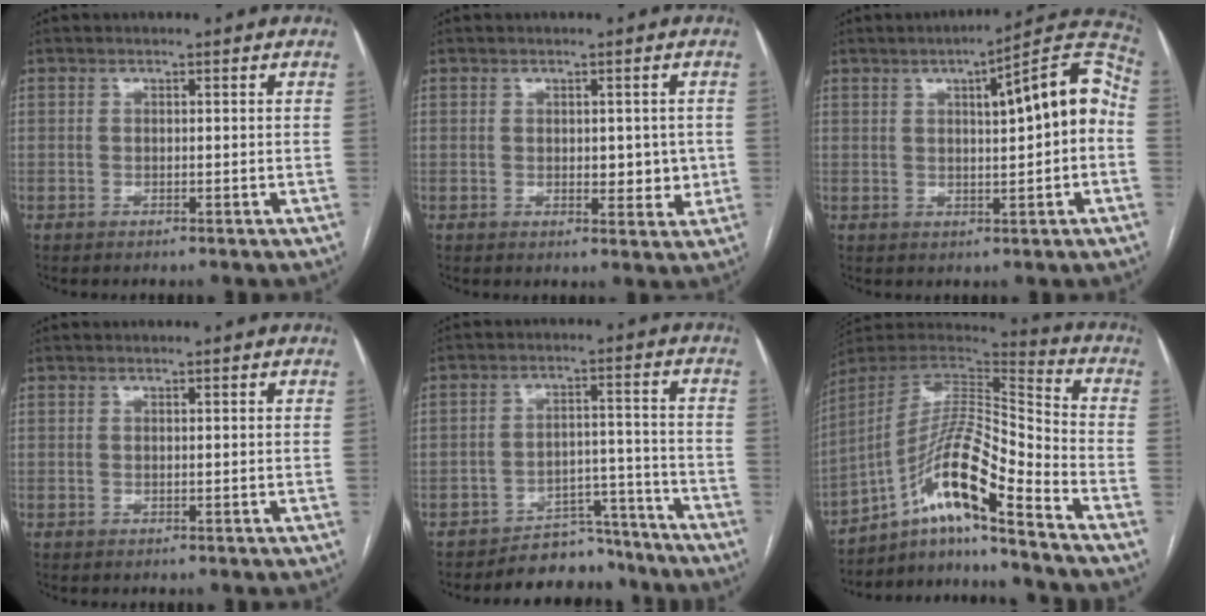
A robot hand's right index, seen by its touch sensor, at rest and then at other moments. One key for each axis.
{"total": 4.3, "fx": 0.0, "fy": 2.5, "fz": 3.4, "tx": -0.035, "ty": 0.001, "tz": 0.006}
{"total": 11.9, "fx": 1.5, "fy": 2.2, "fz": 11.6, "tx": -0.152, "ty": 0.038, "tz": 0.017}
{"total": 0.6, "fx": 0.4, "fy": 0.1, "fz": 0.3, "tx": -0.007, "ty": 0.003, "tz": 0.005}
{"total": 8.4, "fx": -7.6, "fy": 3.5, "fz": -0.5, "tx": 0.035, "ty": 0.051, "tz": -0.112}
{"total": 15.9, "fx": -9.9, "fy": 0.7, "fz": 12.5, "tx": -0.231, "ty": 0.015, "tz": -0.171}